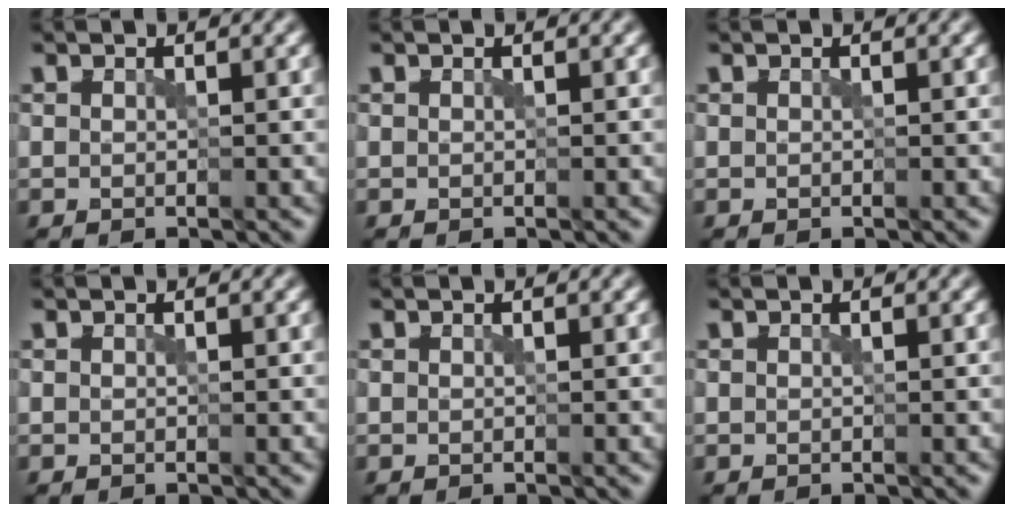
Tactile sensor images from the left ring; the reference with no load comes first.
{"total": 0.0}
{"total": 0.0}
{"total": 0.0}
{"total": 0.0}
{"total": 0.0}